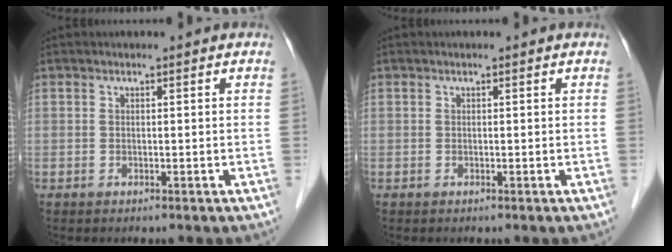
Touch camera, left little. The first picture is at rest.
{"total": 0.0}